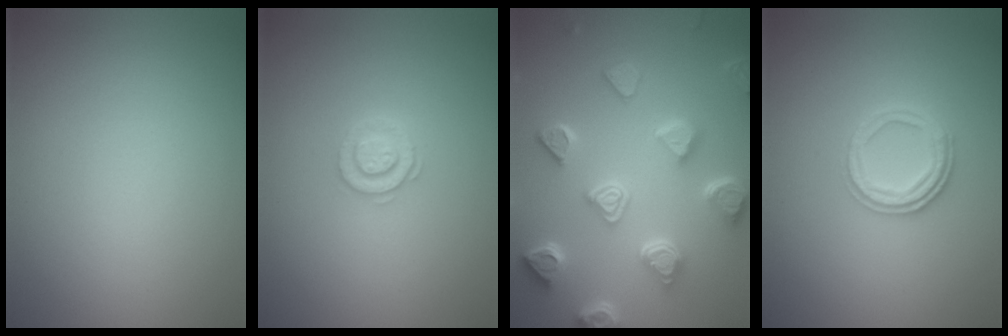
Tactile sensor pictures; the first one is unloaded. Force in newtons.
{"total": 2.0, "press": 1.9, "slide": 0.4}
{"total": 6.6, "press": 5.2, "slide": 3.9}
{"total": 2.5, "press": 2.4, "slide": 0.8}